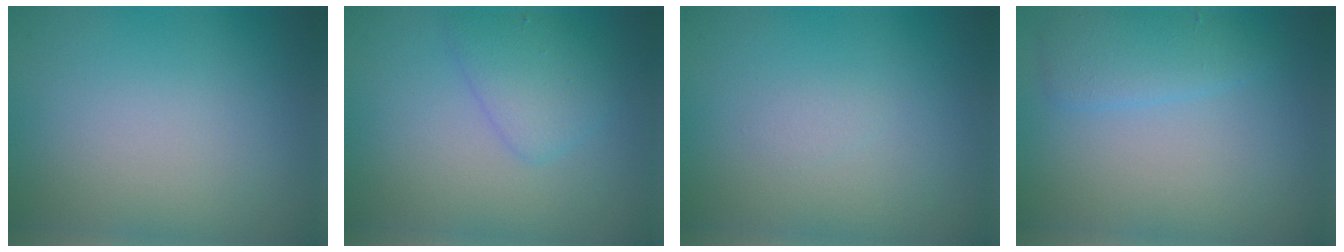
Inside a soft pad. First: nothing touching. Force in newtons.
{"total": 2.6, "press": 2.6, "slide": 0.1}
{"total": 0.5, "press": 0.5, "slide": 0.1}
{"total": 2.3, "press": 2.3, "slide": 0.0}